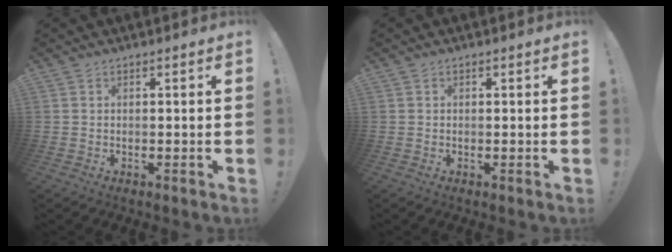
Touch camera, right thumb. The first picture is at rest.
{"total": 0.0}